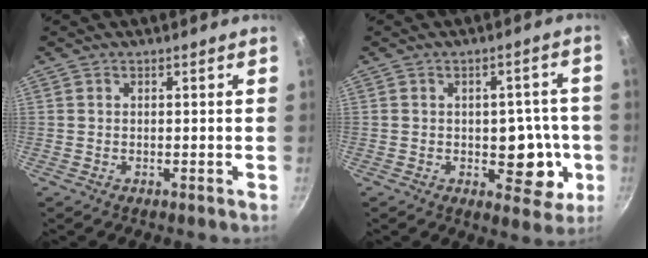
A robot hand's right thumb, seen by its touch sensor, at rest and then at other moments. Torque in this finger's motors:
{"motor_torque": [1.48, 1.16, 1.28, -0.62, 0.09]}